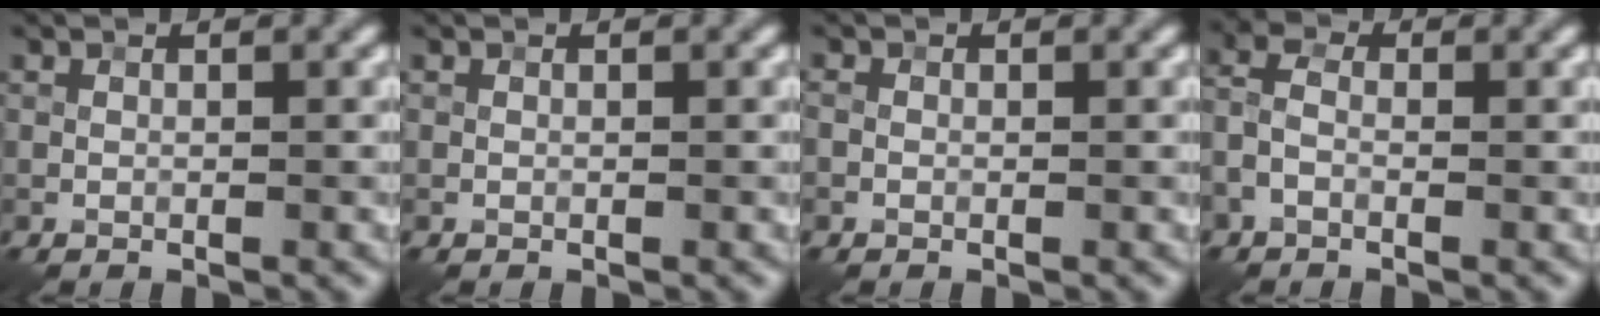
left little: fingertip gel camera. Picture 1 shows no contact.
{"total": 0.0}
{"total": 0.6, "force": [-0.2, 0.5, 0.3], "torque": [-0.005, 0.000, -0.005]}
{"total": 2.6, "force": [-1.1, 1.5, 1.8], "torque": [-0.048, 0.008, -0.035]}